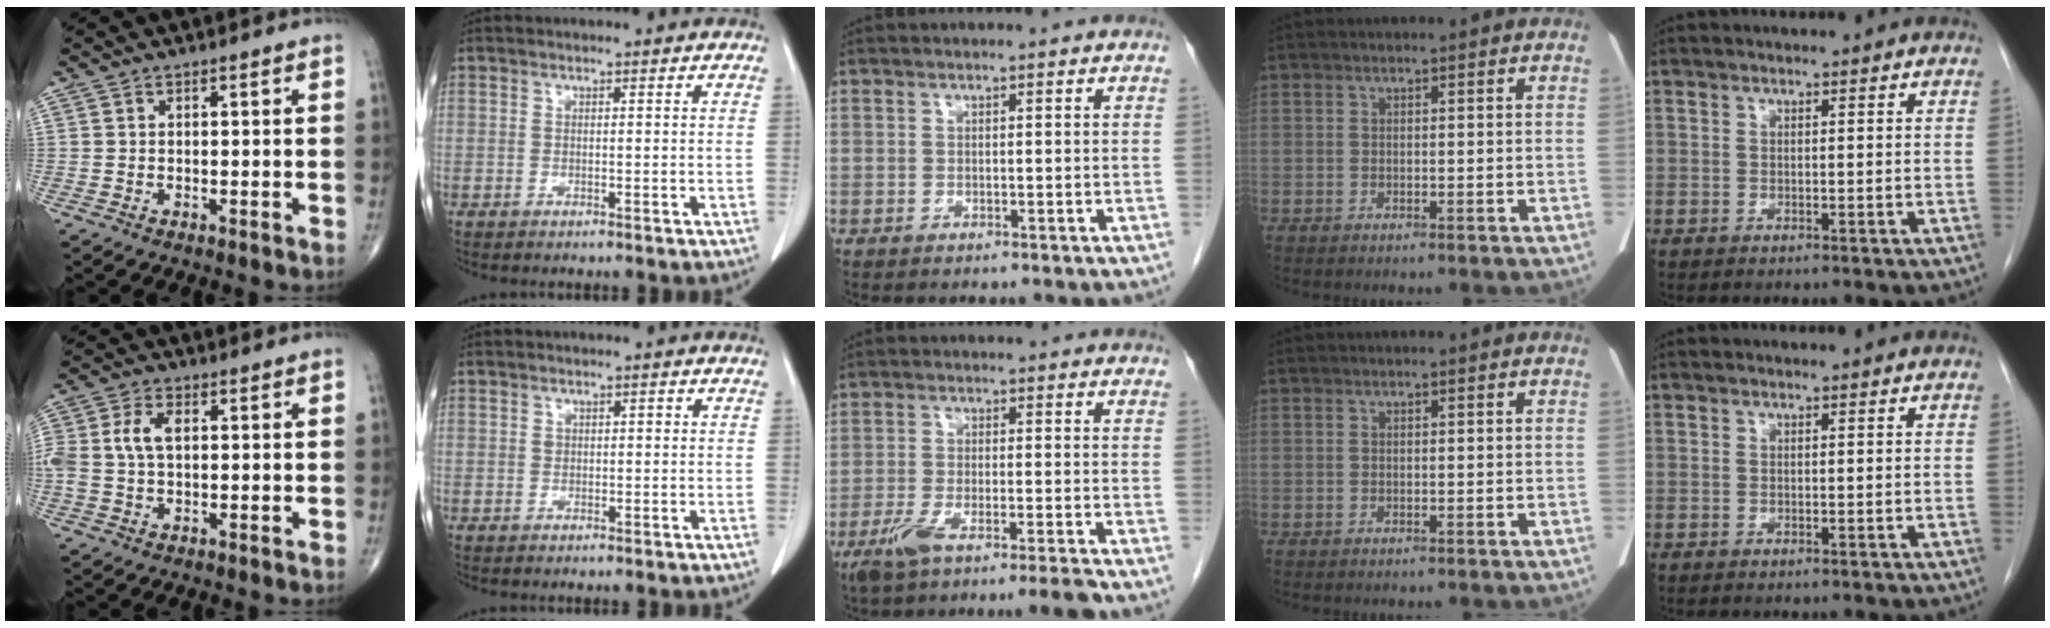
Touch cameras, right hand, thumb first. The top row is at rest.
{"thumb": {"total": 6.0, "force": [0.7, 3.5, 4.8], "torque": [-0.123, 0.016, 0.014]}, "index": {"total": 1.0, "force": [0.1, 0.8, 0.6], "torque": [-0.012, 0.009, 0.004]}, "middle": {"total": 7.5, "force": [-5.6, -0.3, 5.0], "torque": [-0.086, -0.014, -0.100]}}